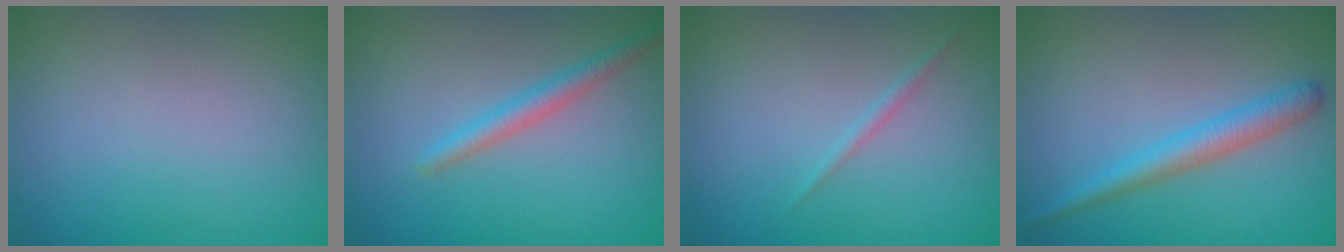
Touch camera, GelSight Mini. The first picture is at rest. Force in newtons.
{"total": 2.2, "press": 2.2, "slide": 0.0}
{"total": 0.7, "press": 0.7, "slide": 0.1}
{"total": 2.8, "press": 2.8, "slide": 0.1}